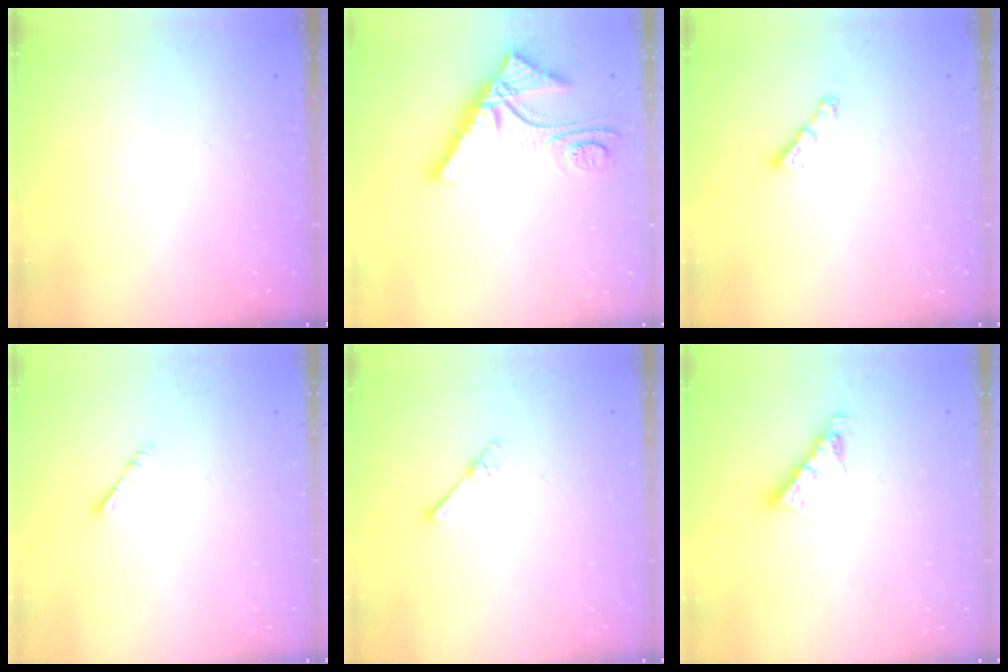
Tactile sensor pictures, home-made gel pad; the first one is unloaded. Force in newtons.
{"total": 11.8, "press": 11.7, "slide": 1.0}
{"total": 2.6, "press": 2.6, "slide": 0.1}
{"total": 1.9, "press": 1.9, "slide": 0.4}
{"total": 2.3, "press": 2.3, "slide": 0.2}
{"total": 8.0, "press": 8.0, "slide": 0.7}